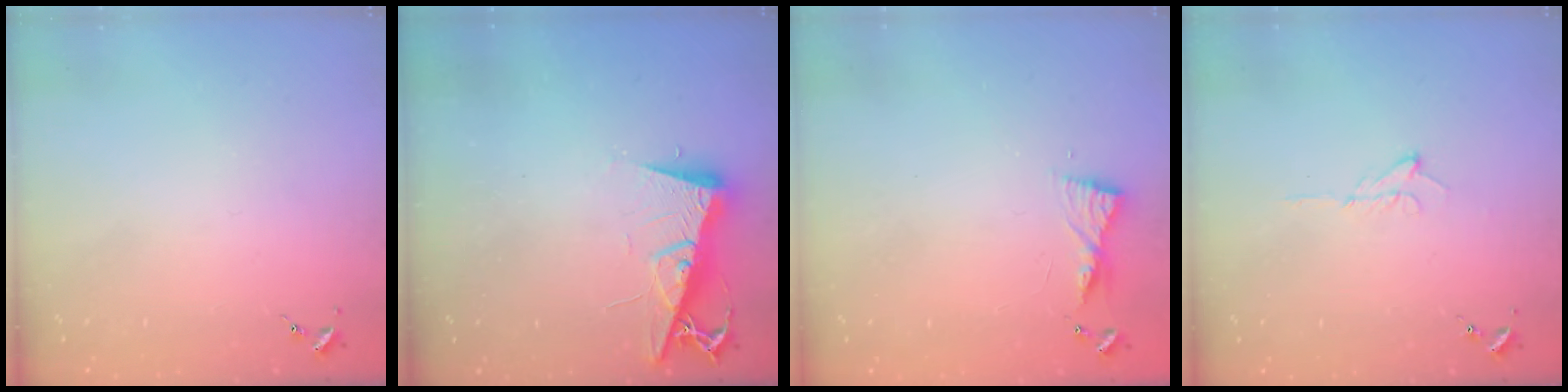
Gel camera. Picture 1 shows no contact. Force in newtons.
{"total": 11.3, "press": 11.2, "slide": 1.1}
{"total": 5.6, "press": 5.6, "slide": 0.5}
{"total": 6.5, "press": 6.5, "slide": 0.8}